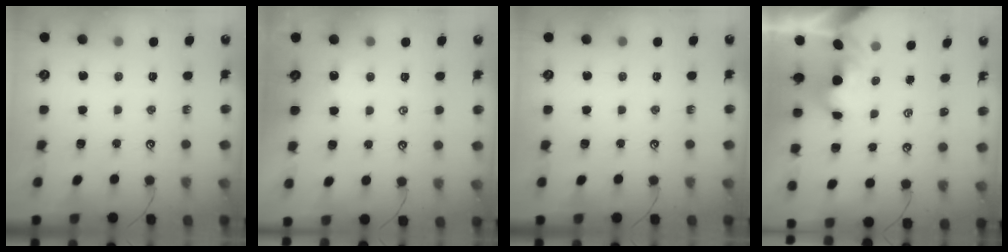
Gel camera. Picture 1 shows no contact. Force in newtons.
{"total": 2.6, "press": 2.6, "slide": 0.2}
{"total": 0.0}
{"total": 1.8, "press": 1.8, "slide": 0.2}